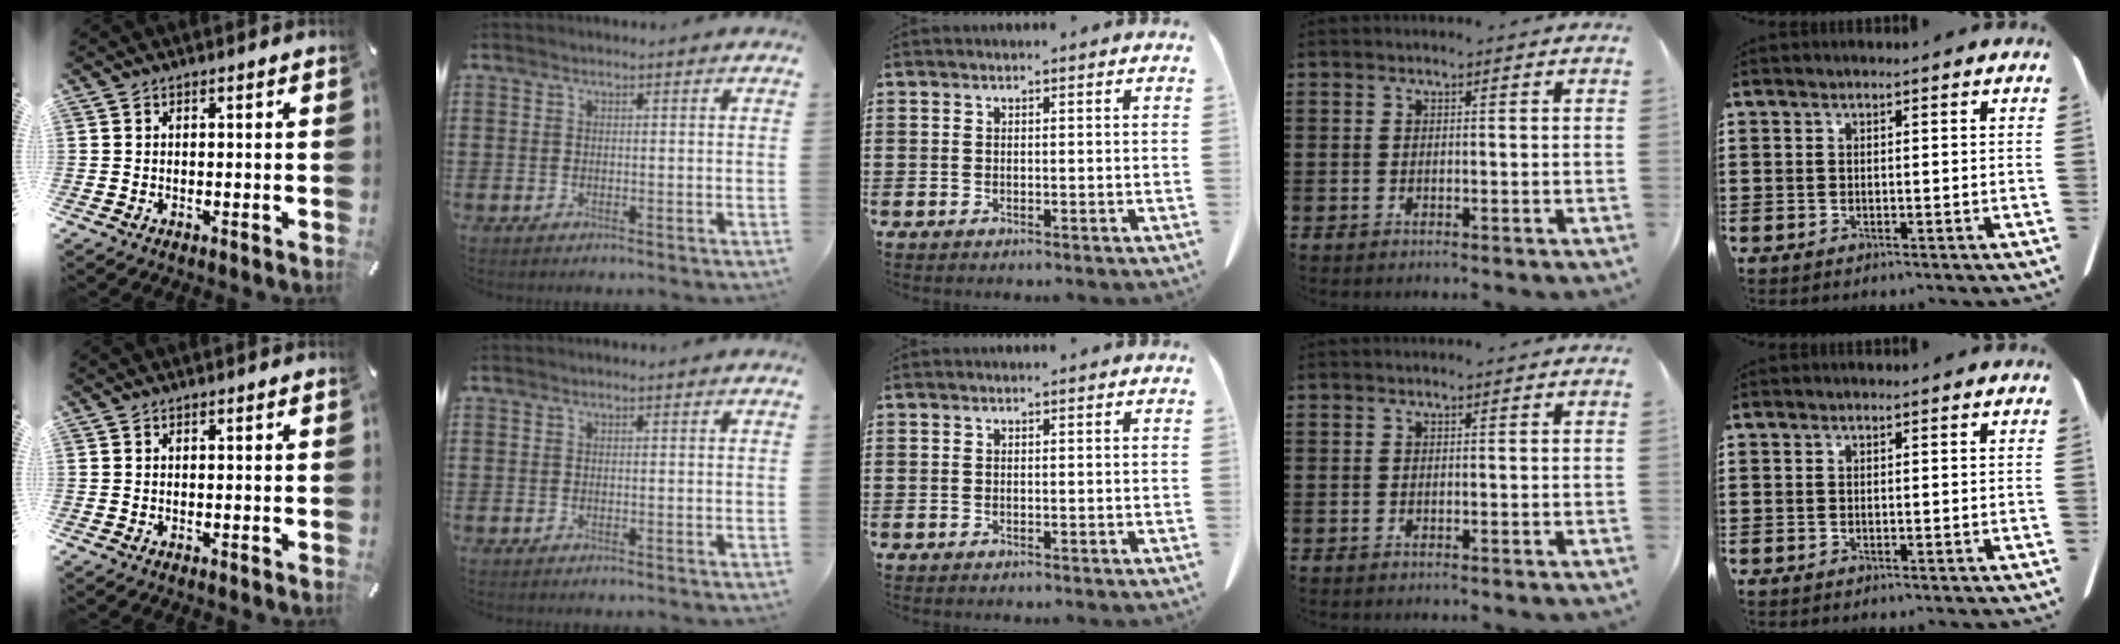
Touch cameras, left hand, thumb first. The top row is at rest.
{}